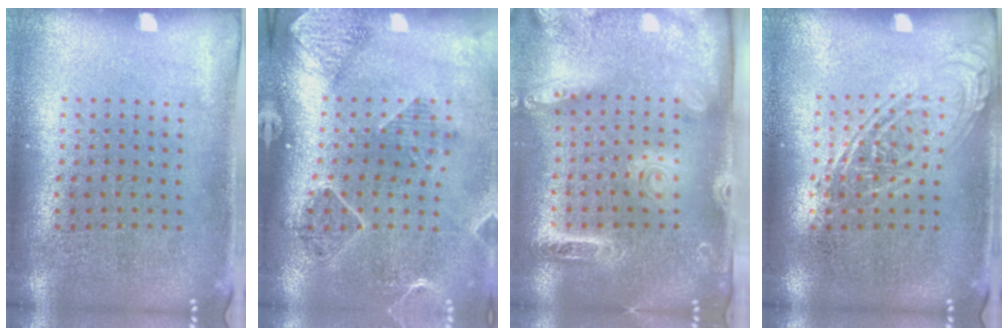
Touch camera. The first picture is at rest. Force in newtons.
{"total": 1.5, "press": 1.5, "slide": 0.0}
{"total": 2.5, "press": 2.0, "slide": 1.5}
{"total": 1.2, "press": 1.2, "slide": 0.1}